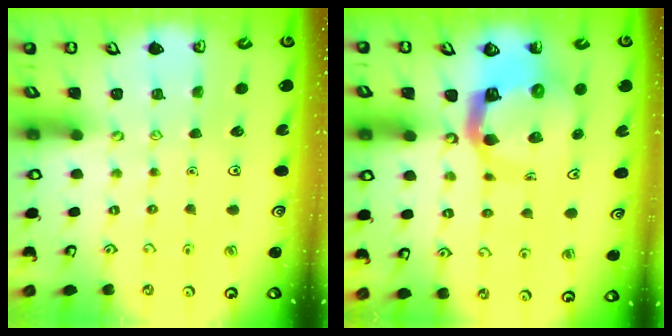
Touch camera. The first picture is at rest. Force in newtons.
{"total": 11.4, "press": 11.3, "slide": 1.5}